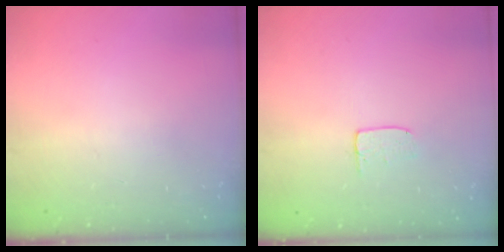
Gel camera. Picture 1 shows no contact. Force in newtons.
{"total": 3.4, "press": 3.4, "slide": 0.3}